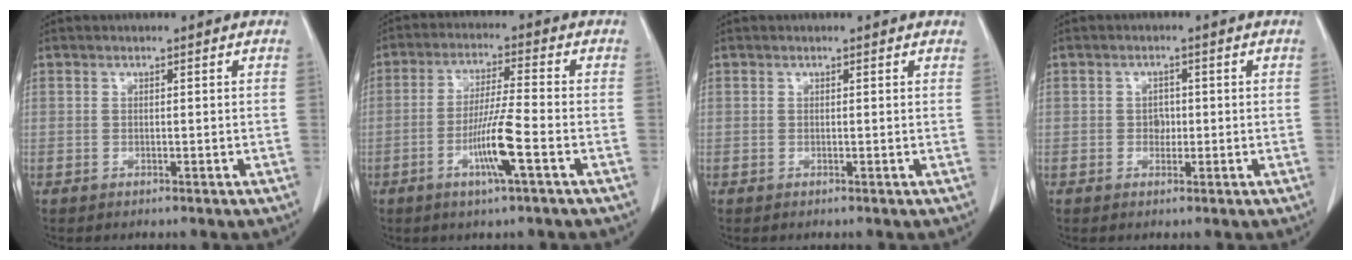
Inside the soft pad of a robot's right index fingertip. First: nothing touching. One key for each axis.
{"total": 8.1, "fx": -3.2, "fy": -0.4, "fz": 7.5, "tx": -0.145, "ty": -0.010, "tz": -0.061}
{"total": 0.7, "fx": 0.7, "fy": 0.2, "fz": 0.1, "tx": -0.007, "ty": 0.001, "tz": 0.001}
{"total": 1.7, "fx": -0.1, "fy": 1.4, "fz": 1.0, "tx": -0.014, "ty": 0.004, "tz": -0.002}